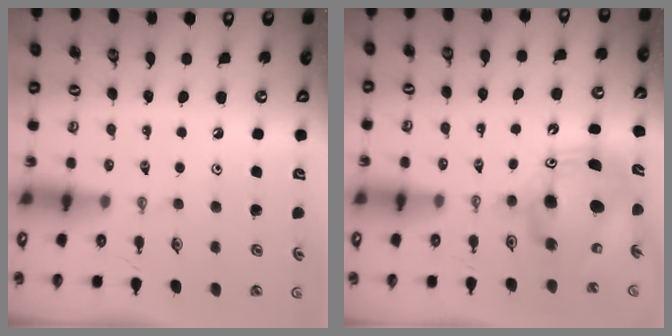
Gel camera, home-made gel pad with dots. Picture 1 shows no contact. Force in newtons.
{"total": 11.4, "press": 11.3, "slide": 1.0}